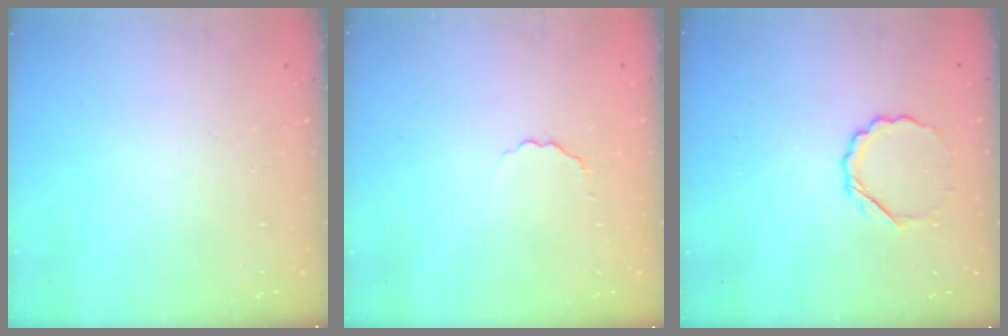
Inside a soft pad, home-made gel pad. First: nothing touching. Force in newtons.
{"total": 1.9, "press": 1.7, "slide": 0.8}
{"total": 5.2, "press": 5.0, "slide": 1.2}